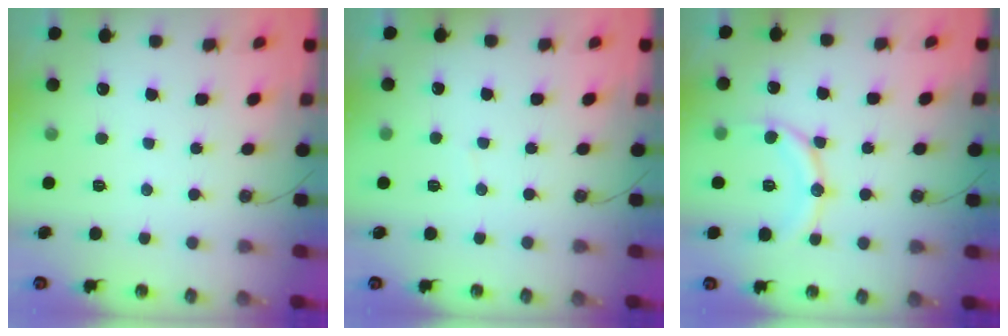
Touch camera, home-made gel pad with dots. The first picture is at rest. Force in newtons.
{"total": 2.6, "press": 2.6, "slide": 0.3}
{"total": 12.6, "press": 12.5, "slide": 1.4}